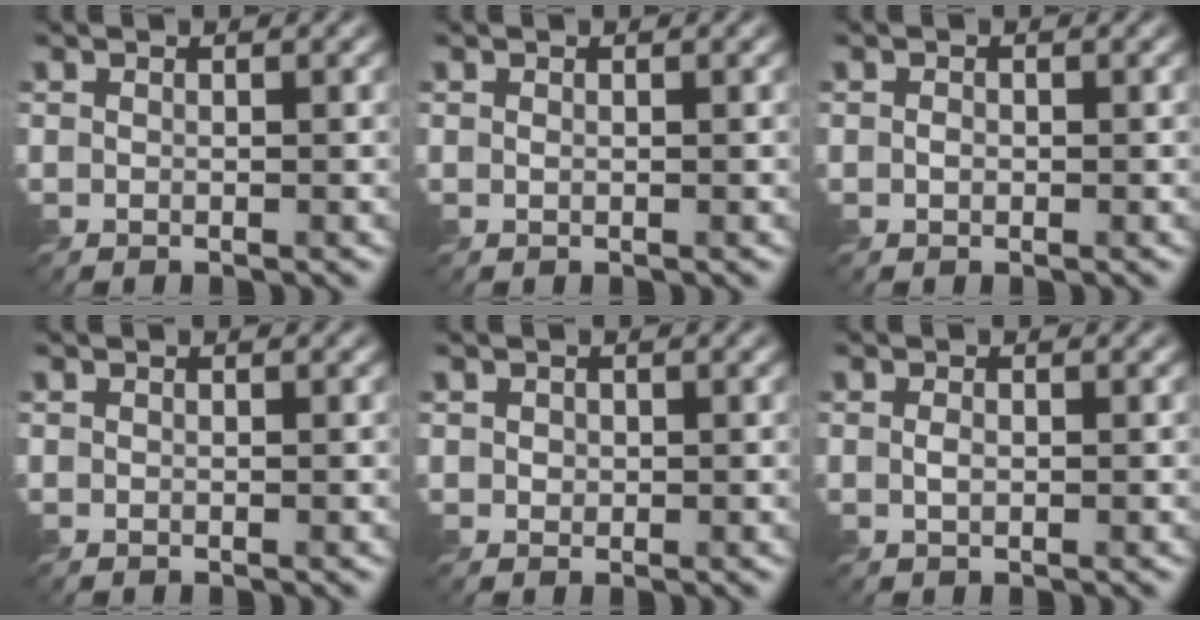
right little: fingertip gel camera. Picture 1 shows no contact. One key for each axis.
{"total": 0.0}
{"total": 0.6, "fx": -0.3, "fy": 0.5, "fz": 0.3, "tx": -0.006, "ty": -0.004, "tz": -0.006}
{"total": 0.0}
{"total": 0.8, "fx": 0.2, "fy": 0.7, "fz": 0.1, "tx": -0.002, "ty": -0.002, "tz": 0.004}
{"total": 0.8, "fx": -0.3, "fy": 0.4, "fz": 0.6, "tx": -0.015, "ty": -0.002, "tz": -0.005}